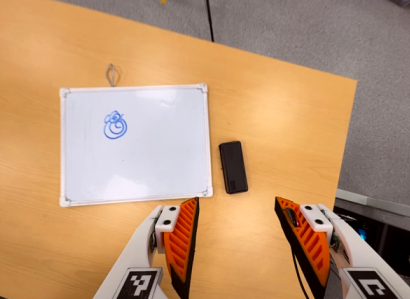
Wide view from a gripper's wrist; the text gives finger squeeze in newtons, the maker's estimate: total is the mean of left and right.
{"total": 0.0}